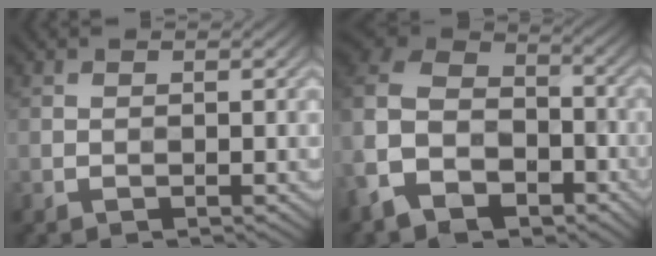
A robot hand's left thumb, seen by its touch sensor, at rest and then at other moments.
{"total": 13.7, "force": [-7.1, 9.2, 7.2], "torque": [-0.203, -0.044, -0.125]}